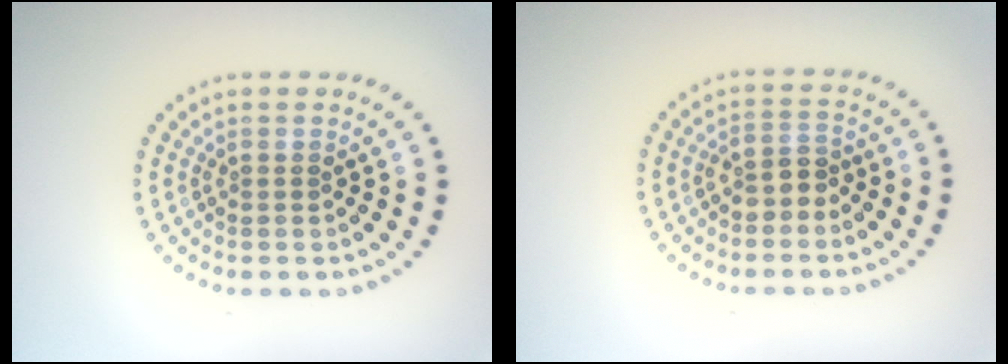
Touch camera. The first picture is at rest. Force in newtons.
{"total": 2.1, "press": 1.9, "slide": 0.9}